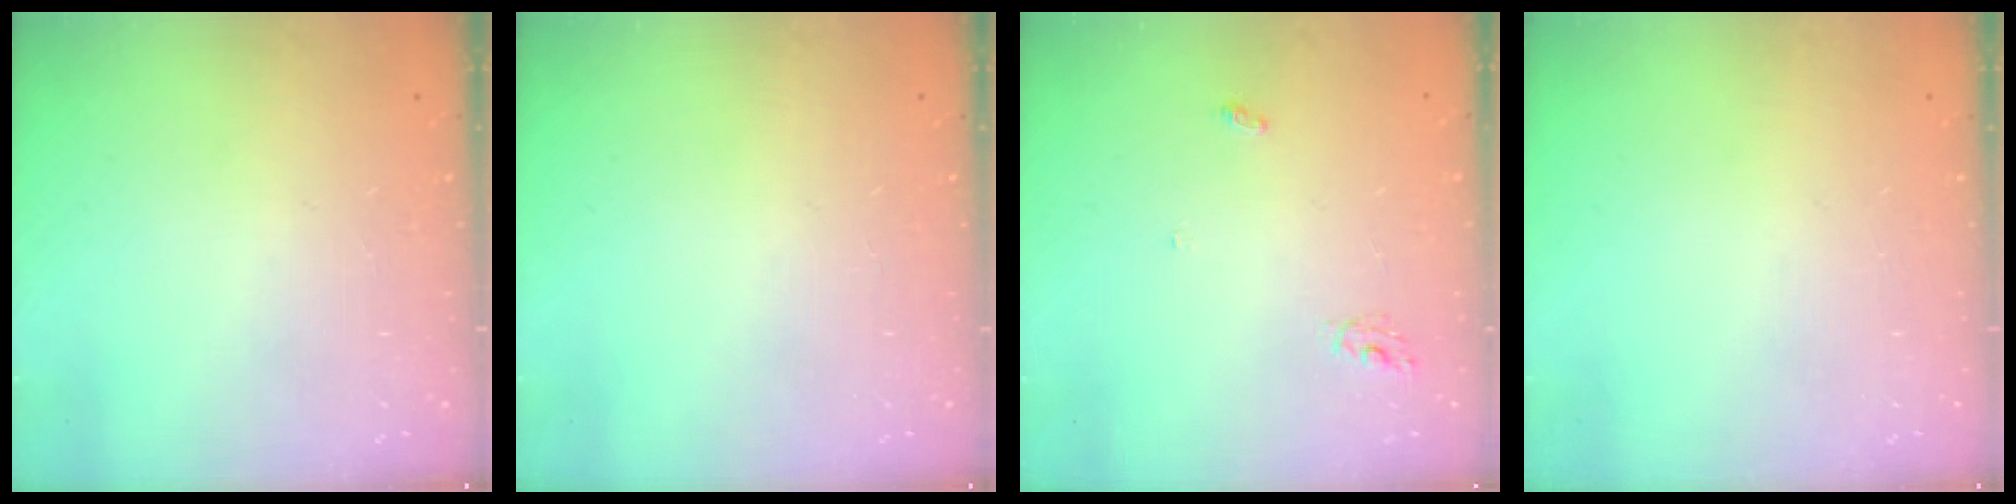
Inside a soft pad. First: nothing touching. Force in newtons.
{"total": 0.0}
{"total": 2.8, "press": 2.8, "slide": 0.2}
{"total": 0.0}